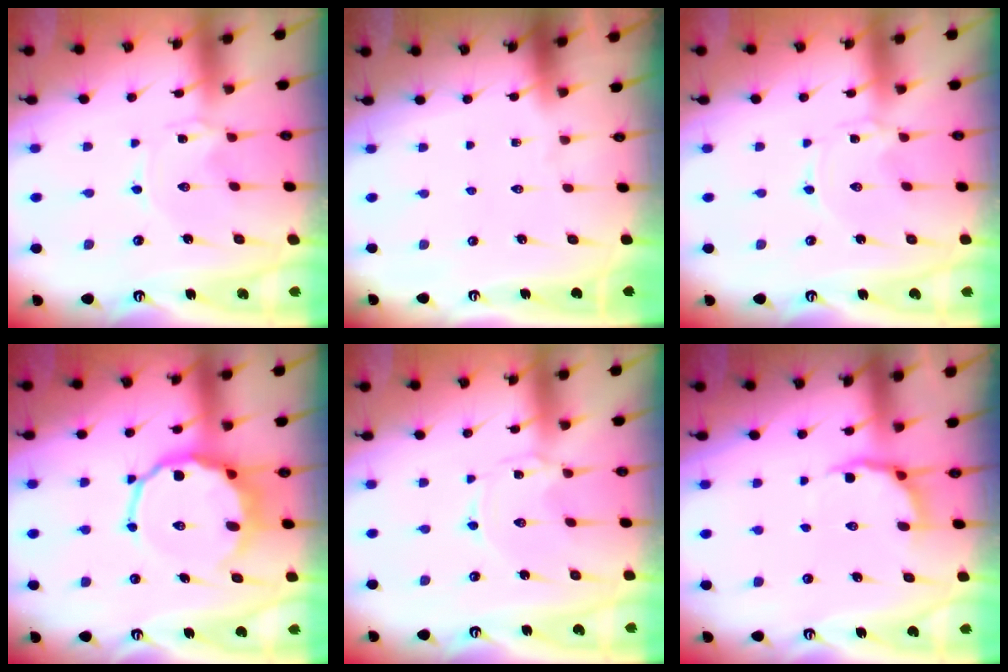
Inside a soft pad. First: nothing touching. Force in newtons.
{"total": 0.0}
{"total": 0.0}
{"total": 11.1, "press": 10.6, "slide": 3.3}
{"total": 0.5, "press": 0.4, "slide": 0.2}
{"total": 4.9, "press": 4.2, "slide": 2.6}